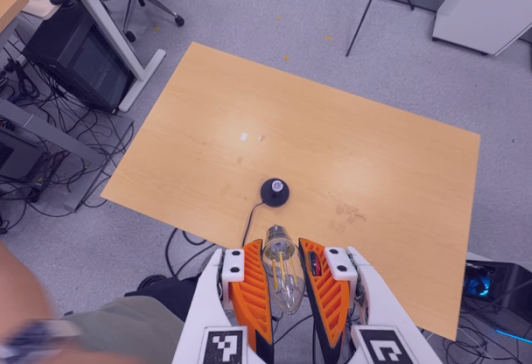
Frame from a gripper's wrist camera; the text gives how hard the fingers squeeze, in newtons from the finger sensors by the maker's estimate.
{"total": 20.7, "left": 22.7, "right": 18.8}